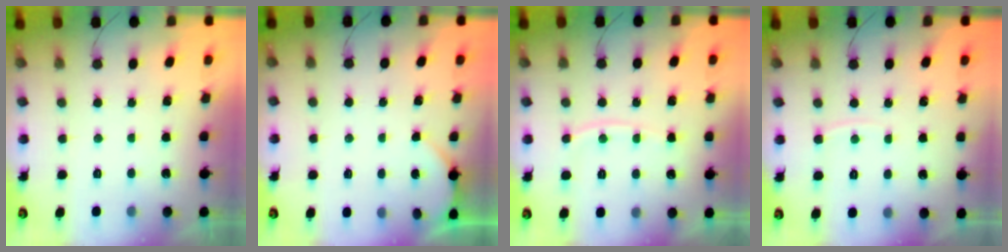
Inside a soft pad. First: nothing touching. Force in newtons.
{"total": 1.9, "press": 1.9, "slide": 0.3}
{"total": 8.2, "press": 8.1, "slide": 1.1}
{"total": 3.0, "press": 3.0, "slide": 0.4}